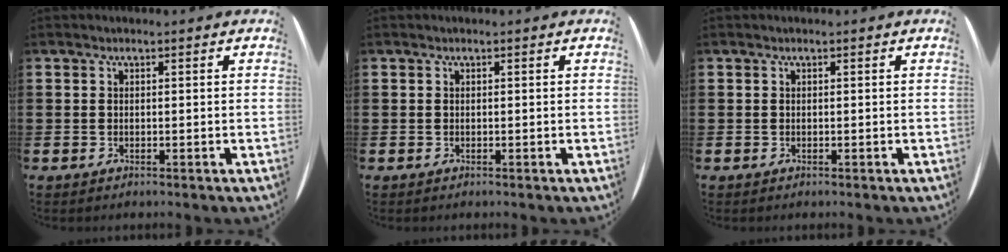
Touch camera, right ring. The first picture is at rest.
{"total": 0.0}
{"total": 0.0}